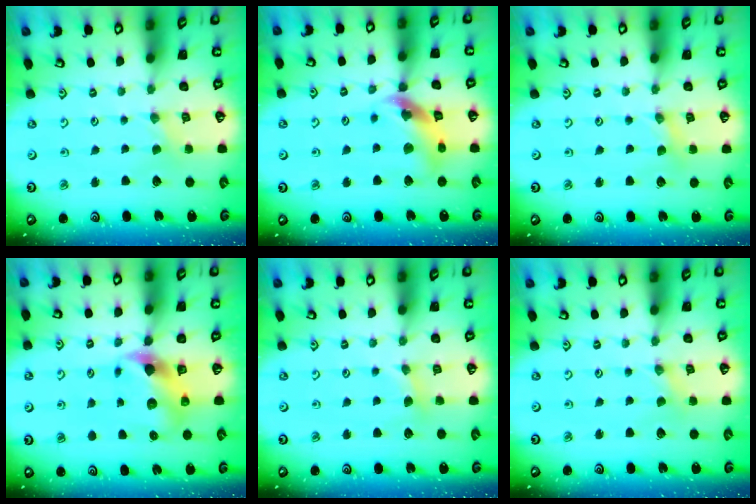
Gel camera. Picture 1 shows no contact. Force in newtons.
{"total": 13.8, "press": 13.7, "slide": 1.6}
{"total": 1.4, "press": 1.4, "slide": 0.3}
{"total": 7.3, "press": 7.3, "slide": 0.9}
{"total": 3.1, "press": 3.0, "slide": 0.3}
{"total": 0.0}